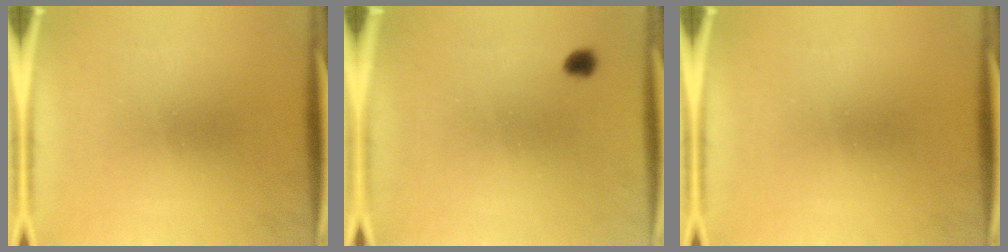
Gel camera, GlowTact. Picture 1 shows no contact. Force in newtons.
{"total": 1.8}
{"total": 0.0}